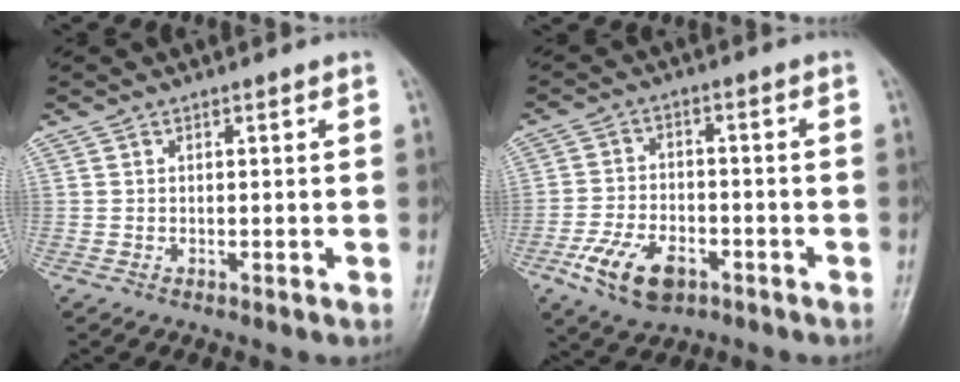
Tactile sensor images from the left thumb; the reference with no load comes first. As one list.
[{"total": 9.7, "force": [-4.8, 5.6, 6.4], "torque": [-0.116, 0.014, -0.085]}]